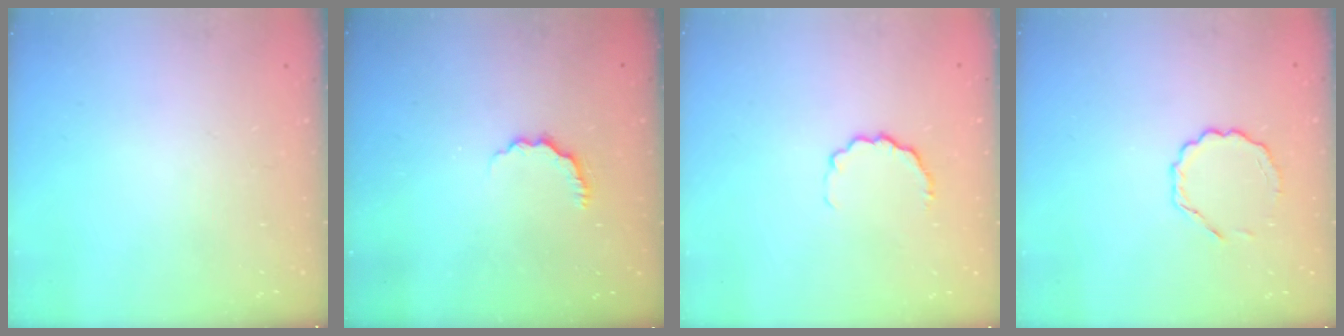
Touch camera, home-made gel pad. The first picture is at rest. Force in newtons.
{"total": 3.4, "press": 3.3, "slide": 0.7}
{"total": 4.7, "press": 4.5, "slide": 1.1}
{"total": 3.4, "press": 3.3, "slide": 1.0}